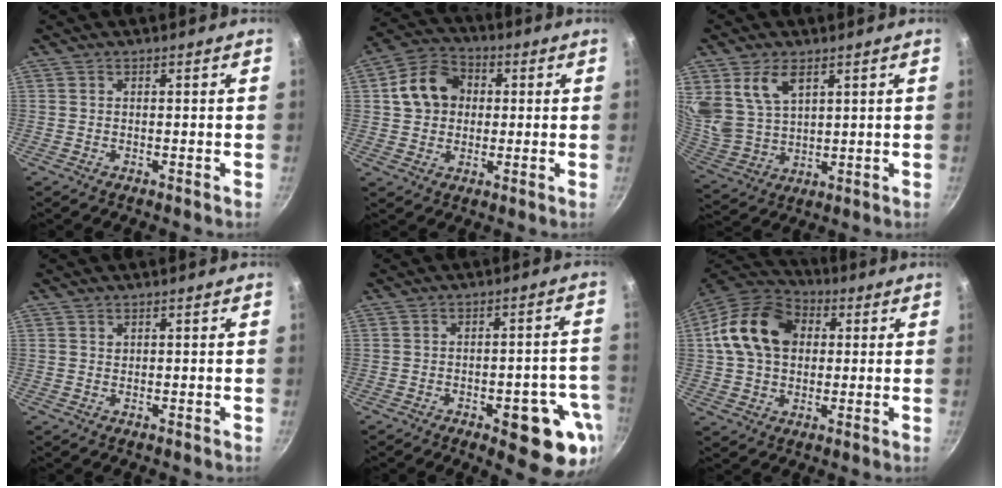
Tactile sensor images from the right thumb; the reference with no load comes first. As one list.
[{"total": 10.6, "force": [1.5, 8.7, 5.9], "torque": [-0.075, 0.017, 0.012]}, {"total": 10.3, "force": [5.0, 6.3, 6.5], "torque": [-0.109, -0.034, 0.113]}, {"total": 0.7, "force": [0.4, 0.5, 0.2], "torque": [-0.002, 0.001, 0.007]}, {"total": 13.4, "force": [-5.4, 5.2, 11.1], "torque": [-0.088, 0.024, -0.065]}, {"total": 16.2, "force": [2.9, 12.1, 10.3], "torque": [-0.160, 0.021, 0.035]}]